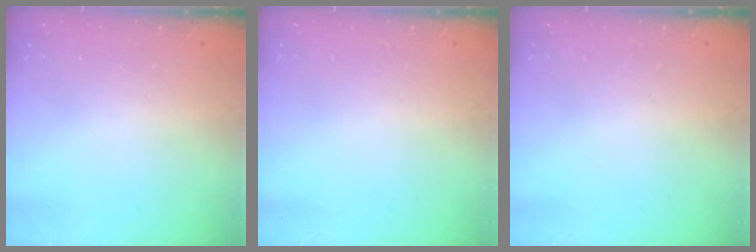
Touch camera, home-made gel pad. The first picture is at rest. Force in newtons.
{"total": 0.0}
{"total": 0.0}